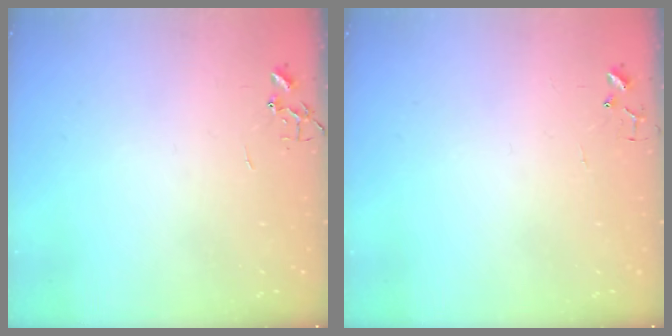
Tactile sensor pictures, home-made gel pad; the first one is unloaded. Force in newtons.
{"total": 4.9, "press": 4.8, "slide": 0.4}